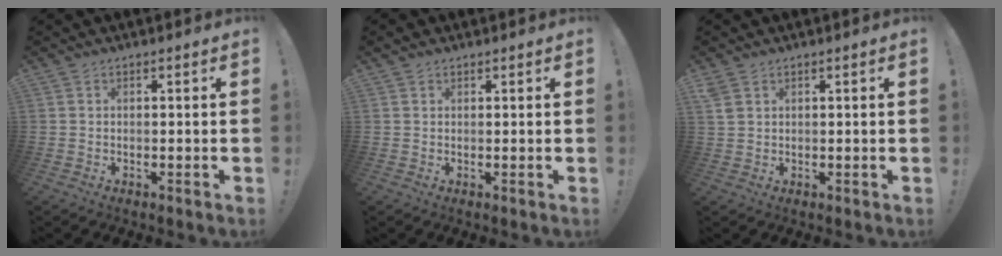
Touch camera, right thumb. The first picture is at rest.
{"total": 0.9, "force": [0.8, 0.5, 0.2], "torque": [-0.001, -0.002, 0.014]}
{"total": 2.6, "force": [1.6, 1.6, 1.3], "torque": [-0.023, -0.005, 0.032]}